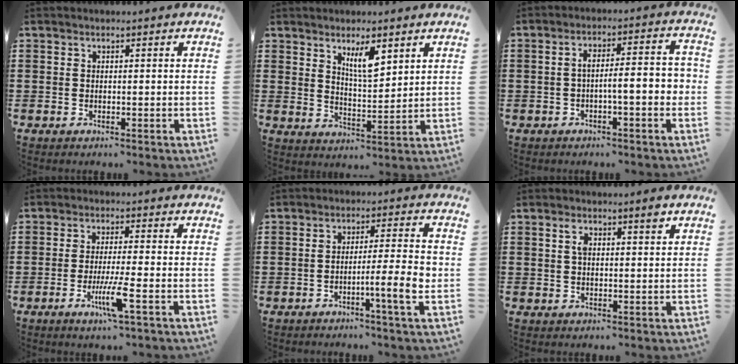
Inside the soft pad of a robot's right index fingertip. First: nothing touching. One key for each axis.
{"total": 5.5, "fx": 3.3, "fy": 1.7, "fz": 4.1, "tx": -0.079, "ty": 0.000, "tz": 0.055}
{"total": 5.1, "fx": -1.4, "fy": 0.9, "fz": 4.8, "tx": -0.084, "ty": 0.005, "tz": -0.029}
{"total": 6.2, "fx": -2.5, "fy": 0.1, "fz": 5.6, "tx": -0.112, "ty": -0.022, "tz": -0.046}
{"total": 7.1, "fx": -2.2, "fy": 0.0, "fz": 6.7, "tx": -0.111, "ty": -0.006, "tz": -0.040}
{"total": 3.0, "fx": 1.4, "fy": 0.7, "fz": 2.6, "tx": -0.045, "ty": 0.001, "tz": 0.020}